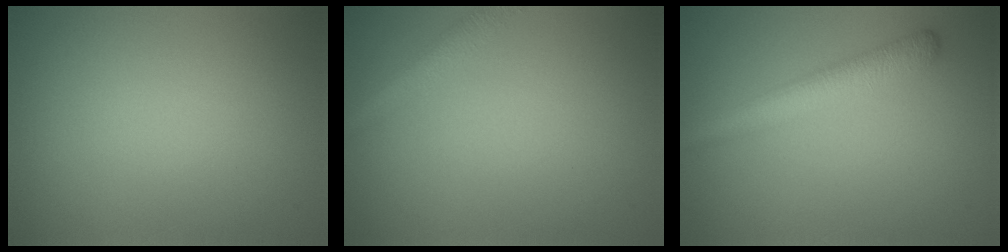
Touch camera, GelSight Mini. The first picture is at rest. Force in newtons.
{"total": 2.4, "press": 2.4, "slide": 0.1}
{"total": 3.7, "press": 3.7, "slide": 0.1}